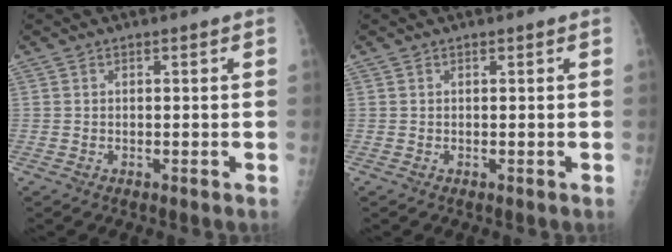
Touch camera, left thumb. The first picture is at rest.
{"total": 0.0}